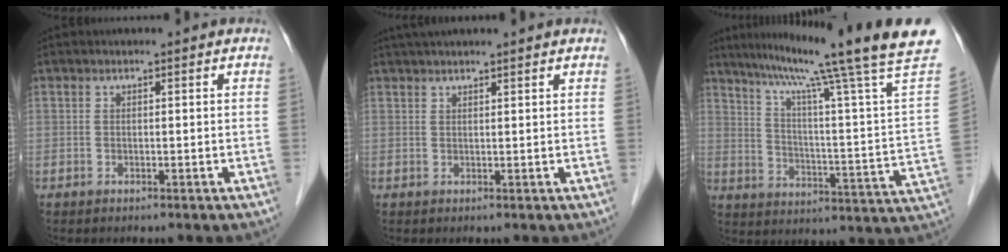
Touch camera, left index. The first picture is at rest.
{"total": 6.7, "force": [5.9, -0.2, 3.3], "torque": [-0.049, 0.042, 0.083]}
{"total": 23.0, "force": [18.2, -2.6, 13.8], "torque": [-0.216, -0.042, 0.244]}